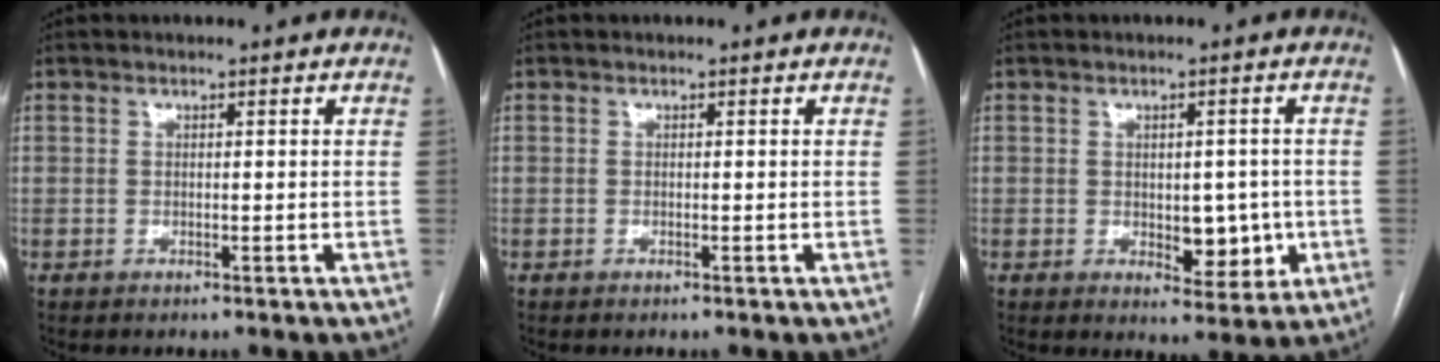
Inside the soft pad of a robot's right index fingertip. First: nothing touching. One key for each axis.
{"total": 0.0}
{"total": 6.2, "fx": -0.9, "fy": 3.3, "fz": 5.2, "tx": -0.058, "ty": 0.000, "tz": -0.002}